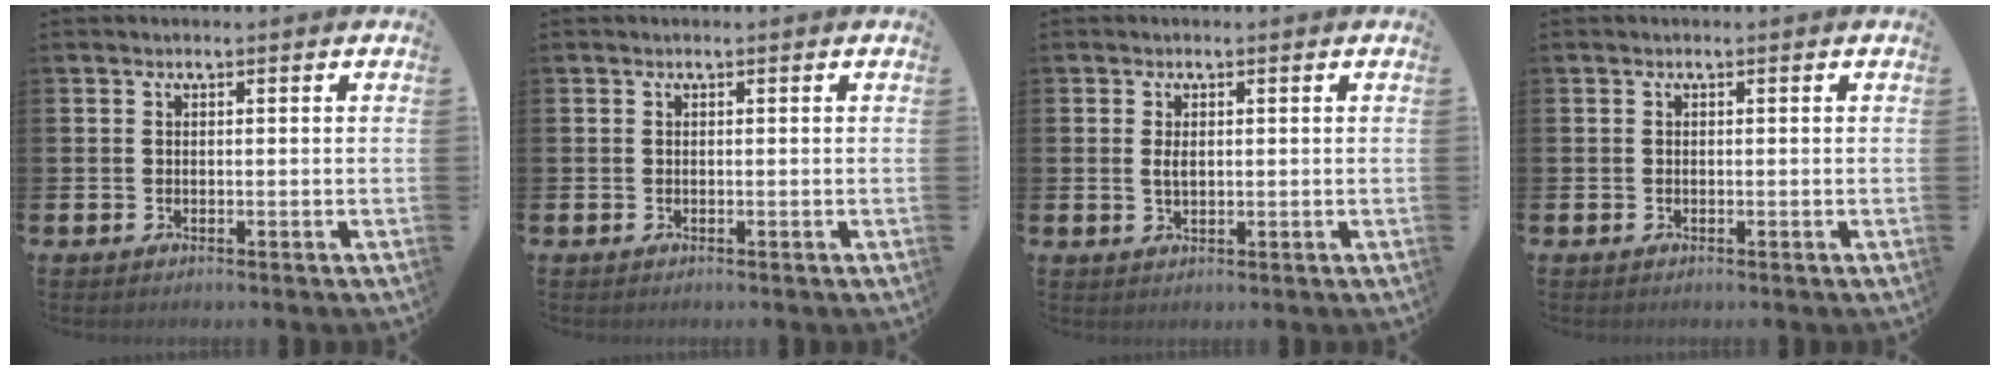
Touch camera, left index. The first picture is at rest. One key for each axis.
{"total": 0.0}
{"total": 1.8, "fx": 0.4, "fy": 0.9, "fz": 1.5, "tx": -0.018, "ty": 0.000, "tz": 0.004}
{"total": 0.0}